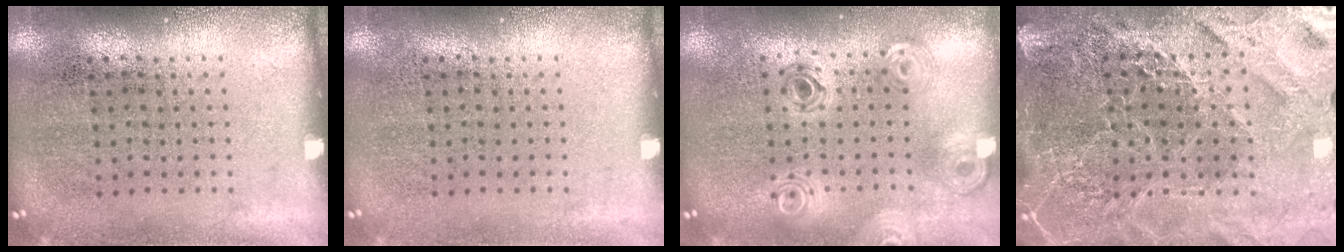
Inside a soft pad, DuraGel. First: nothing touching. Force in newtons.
{"total": 0.0}
{"total": 0.9, "press": 0.9, "slide": 0.2}
{"total": 5.2, "press": 4.7, "slide": 2.3}